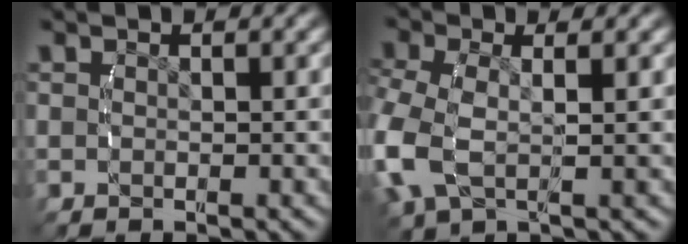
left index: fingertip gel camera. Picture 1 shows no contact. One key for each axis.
{"total": 4.7, "fx": -0.4, "fy": 3.3, "fz": 3.3, "tx": -0.113, "ty": -0.022, "tz": 0.000}